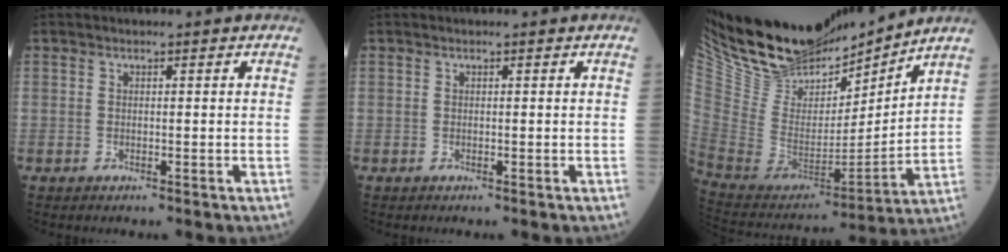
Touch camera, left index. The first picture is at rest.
{"total": 0.0}
{"total": 21.5, "force": [19.0, 5.3, 8.6], "torque": [-0.167, -0.020, 0.348]}